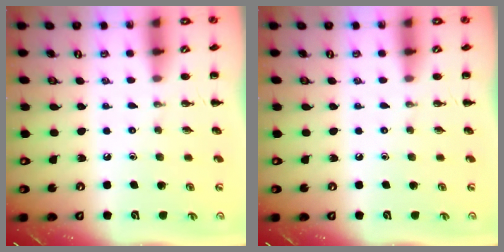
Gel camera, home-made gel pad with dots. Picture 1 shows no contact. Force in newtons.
{"total": 0.0}